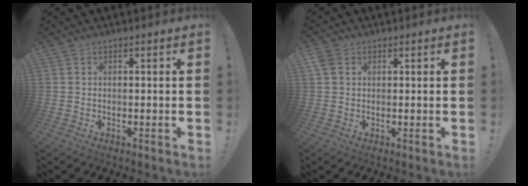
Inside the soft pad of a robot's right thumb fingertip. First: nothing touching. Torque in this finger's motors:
{"motor_torque": [0.10, 0.04, 0.26, 0.02, 0.02]}